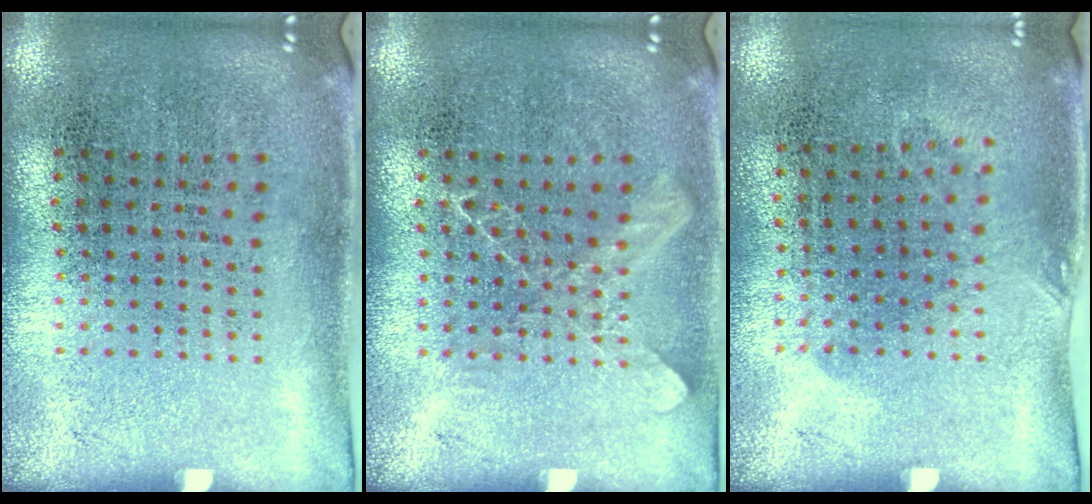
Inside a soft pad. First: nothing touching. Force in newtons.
{"total": 1.1, "press": 1.1, "slide": 0.2}
{"total": 0.8, "press": 0.6, "slide": 0.5}